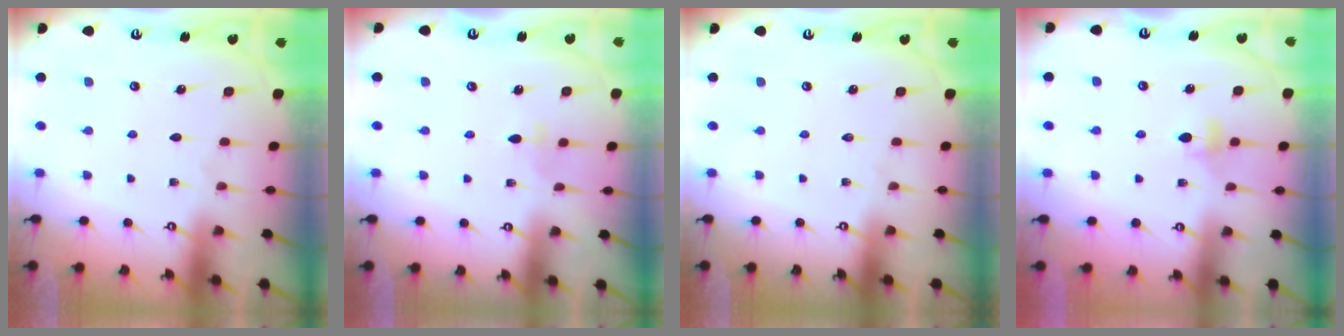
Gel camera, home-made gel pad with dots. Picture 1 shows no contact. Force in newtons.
{"total": 2.7, "press": 2.6, "slide": 0.6}
{"total": 0.0}
{"total": 3.4, "press": 3.3, "slide": 0.8}